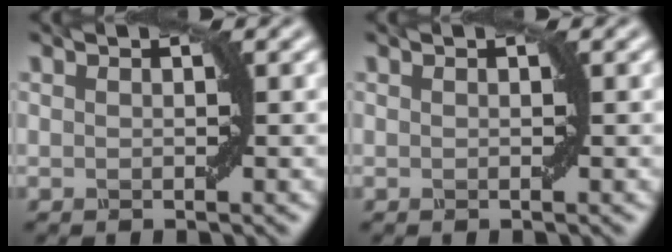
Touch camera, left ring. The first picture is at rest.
{"total": 0.0}